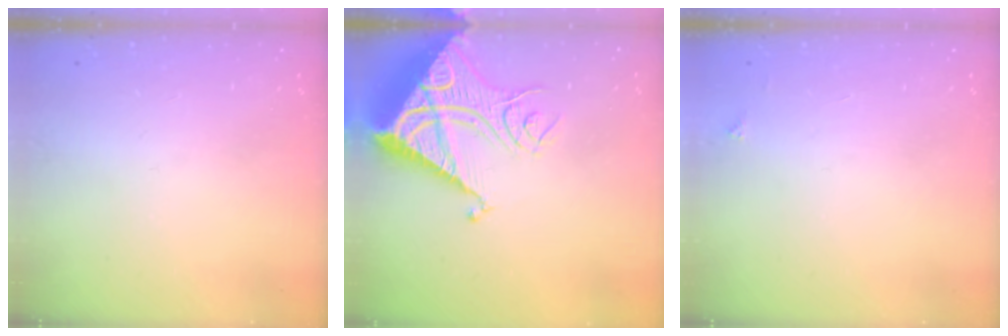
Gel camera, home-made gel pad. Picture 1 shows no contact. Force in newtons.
{"total": 17.4, "press": 17.3, "slide": 2.1}
{"total": 2.0, "press": 2.0, "slide": 0.3}